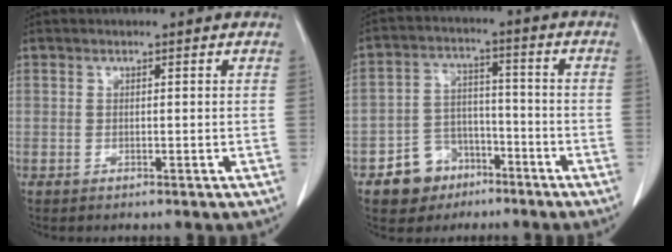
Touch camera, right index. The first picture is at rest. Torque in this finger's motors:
{"motor_torque": [-0.34, -0.14, -0.38, -0.20]}